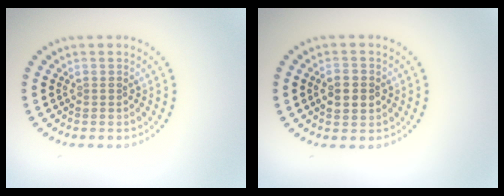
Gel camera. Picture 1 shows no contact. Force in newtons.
{"total": 3.0, "press": 3.0, "slide": 0.1}